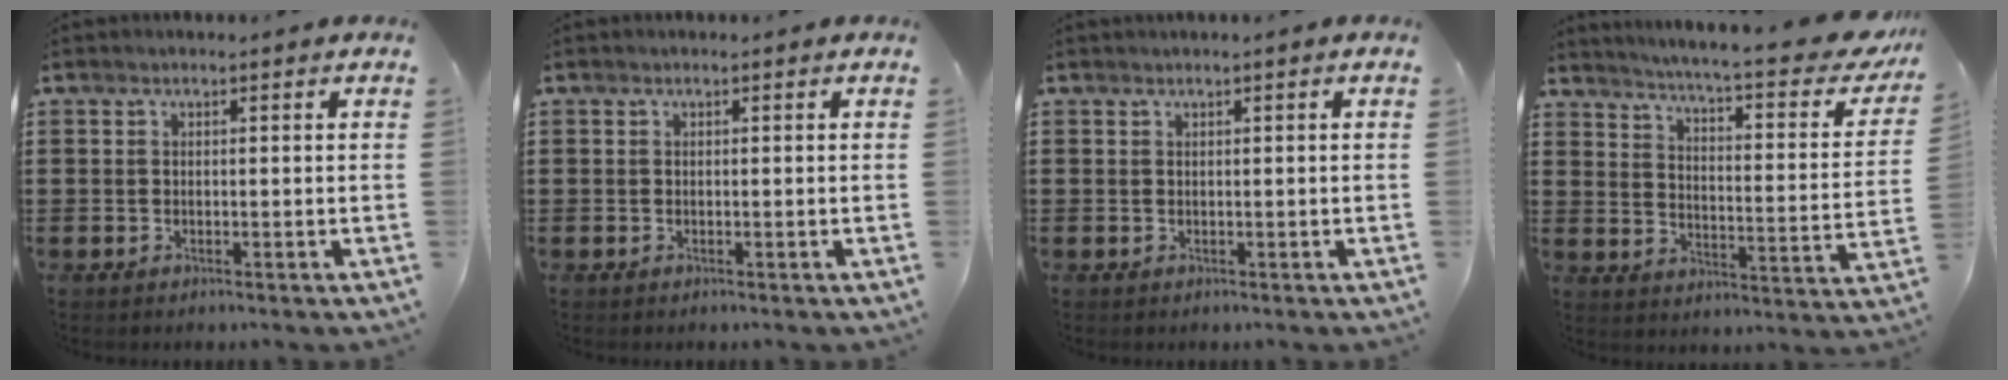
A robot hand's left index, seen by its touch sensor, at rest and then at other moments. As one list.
[{"total": 0.0}, {"total": 0.0}, {"total": 6.1, "force": [5.0, -0.6, 3.4], "torque": [-0.070, -0.049, 0.074]}]